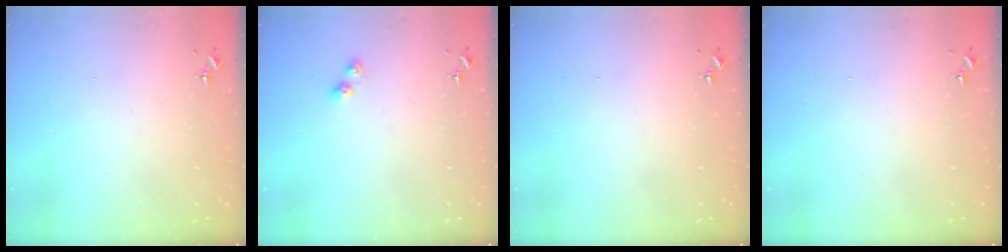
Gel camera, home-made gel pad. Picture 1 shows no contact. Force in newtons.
{"total": 4.1, "press": 4.0, "slide": 0.6}
{"total": 0.0}
{"total": 0.0}